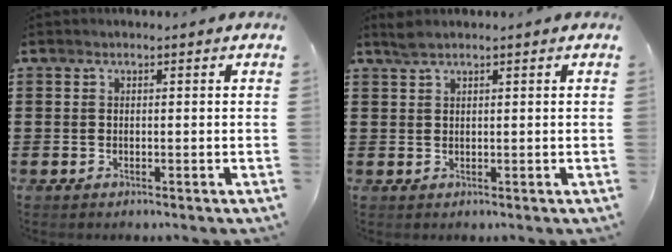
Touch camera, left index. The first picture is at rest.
{"total": 1.4, "force": [1.1, 0.2, 0.9], "torque": [-0.020, 0.001, 0.020]}